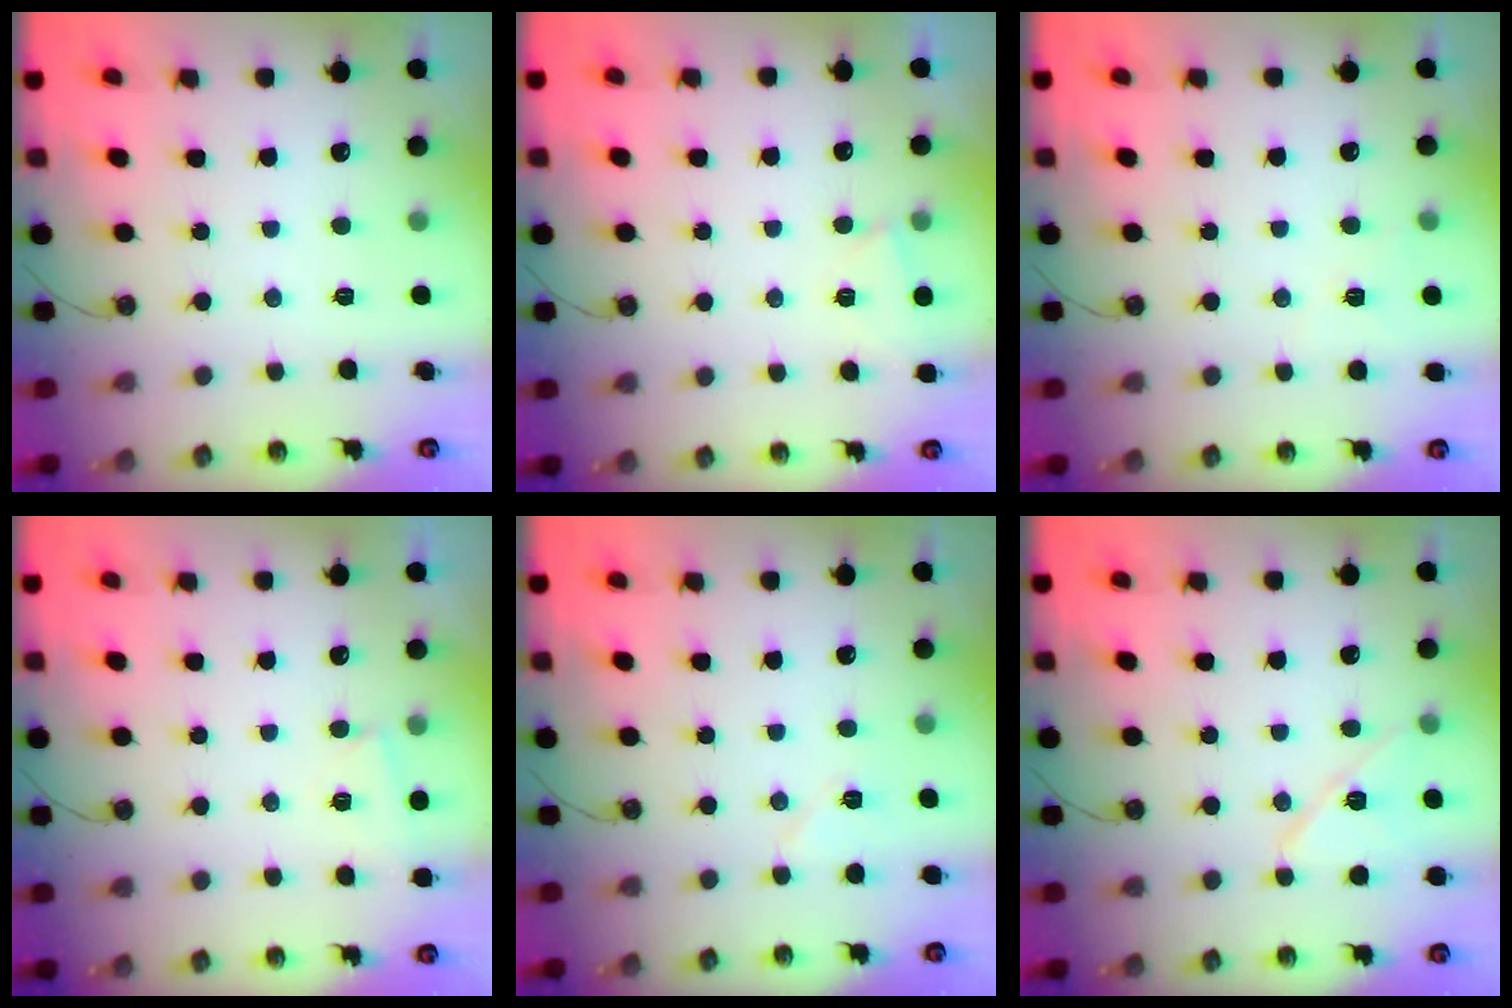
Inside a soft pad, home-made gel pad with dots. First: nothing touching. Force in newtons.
{"total": 2.5, "press": 2.5, "slide": 0.4}
{"total": 4.1, "press": 3.6, "slide": 2.0}
{"total": 3.1, "press": 2.7, "slide": 1.6}
{"total": 6.0, "press": 5.8, "slide": 1.4}
{"total": 10.9, "press": 10.9, "slide": 0.9}